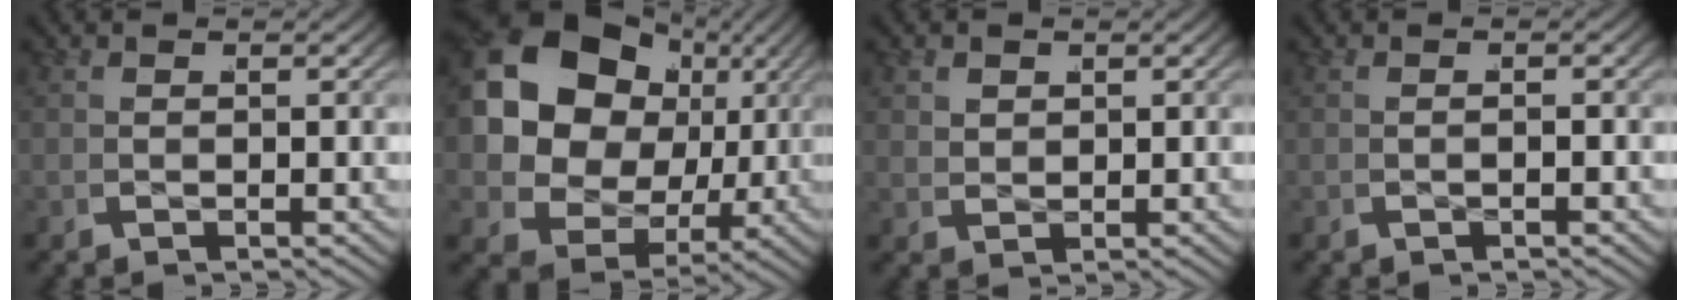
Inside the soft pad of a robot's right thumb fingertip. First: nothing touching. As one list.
[{"total": 17.8, "force": [1.6, 13.3, 11.7], "torque": [-0.271, -0.030, 0.030]}, {"total": 1.6, "force": [0.6, 1.2, 0.8], "torque": [-0.017, -0.010, 0.024]}, {"total": 0.6, "force": [-0.5, -0.3, 0.2], "torque": [-0.003, 0.000, -0.009]}]